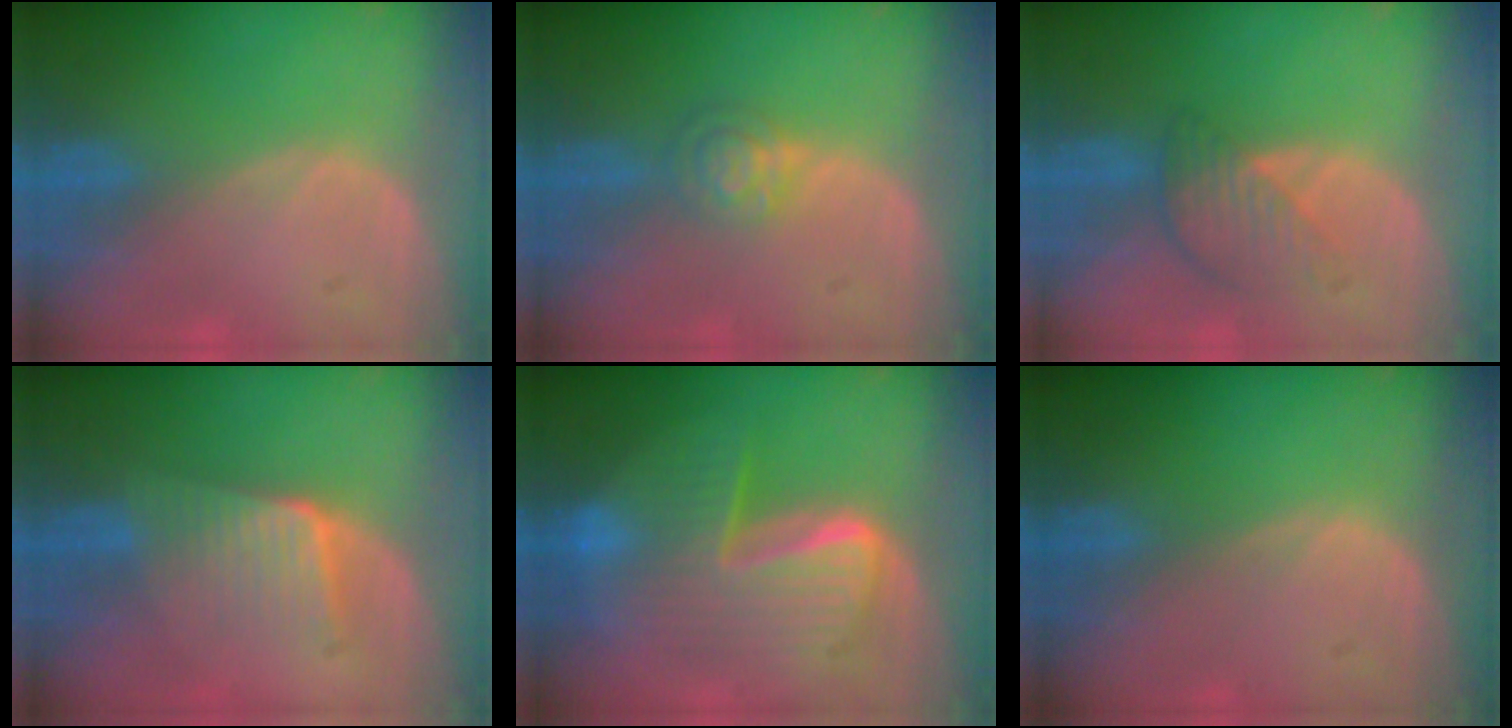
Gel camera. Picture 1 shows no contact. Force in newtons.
{"total": 4.0, "press": 3.6, "slide": 1.7}
{"total": 4.5, "press": 4.1, "slide": 2.0}
{"total": 6.7, "press": 6.0, "slide": 3.1}
{"total": 10.5, "press": 10.4, "slide": 0.9}
{"total": 0.0}